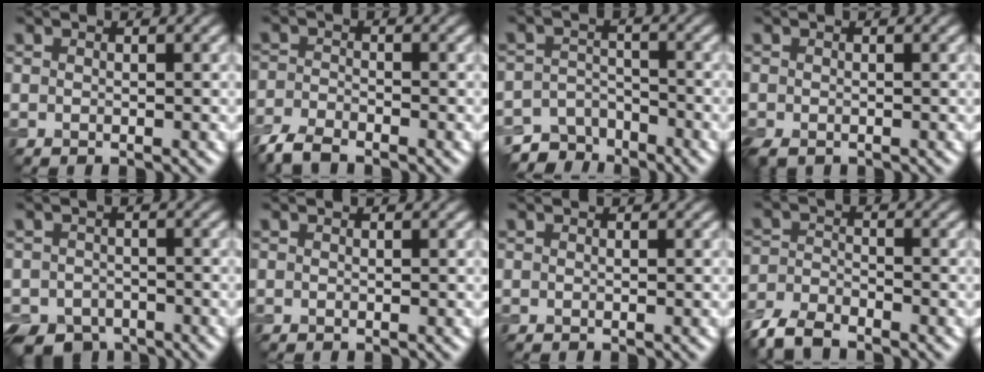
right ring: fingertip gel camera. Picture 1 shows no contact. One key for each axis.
{"total": 3.7, "fx": -3.1, "fy": 1.1, "fz": 1.6, "tx": -0.033, "ty": -0.009, "tz": -0.072}
{"total": 5.2, "fx": -4.3, "fy": 2.7, "fz": 1.2, "tx": -0.008, "ty": -0.009, "tz": -0.074}
{"total": 1.9, "fx": -1.5, "fy": 0.9, "fz": 0.8, "tx": -0.020, "ty": -0.010, "tz": -0.031}
{"total": 5.3, "fx": -3.8, "fy": 3.3, "fz": 1.6, "tx": -0.014, "ty": -0.012, "tz": -0.063}
{"total": 0.0}
{"total": 0.0}
{"total": 4.9, "fx": -4.1, "fy": 1.7, "fz": 2.2, "tx": -0.044, "ty": -0.007, "tz": -0.090}